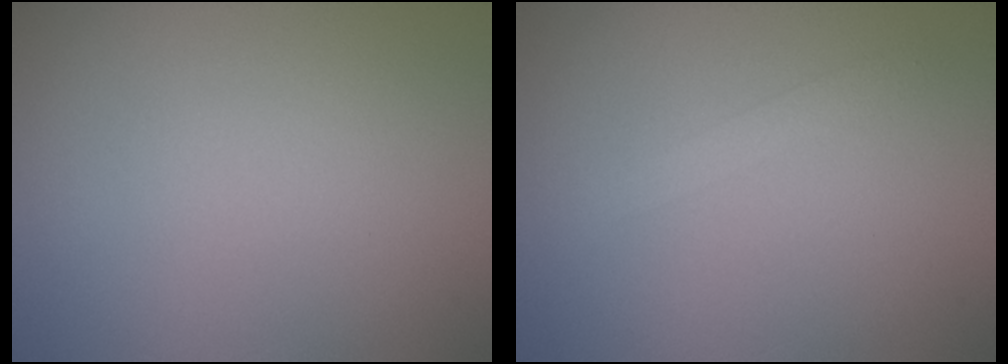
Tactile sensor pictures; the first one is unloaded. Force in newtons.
{"total": 1.2, "press": 1.2, "slide": 0.1}